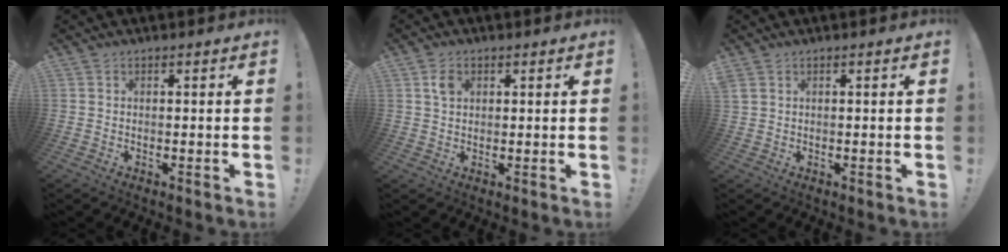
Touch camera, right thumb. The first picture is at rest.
{"total": 2.9, "force": [1.2, 2.0, 1.7], "torque": [-0.030, 0.000, 0.021]}
{"total": 1.6, "force": [0.9, 0.9, 1.0], "torque": [-0.027, 0.005, 0.019]}